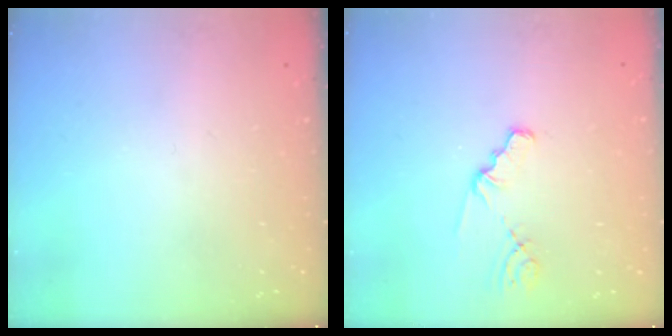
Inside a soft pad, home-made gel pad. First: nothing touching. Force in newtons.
{"total": 1.8, "press": 1.8, "slide": 0.2}